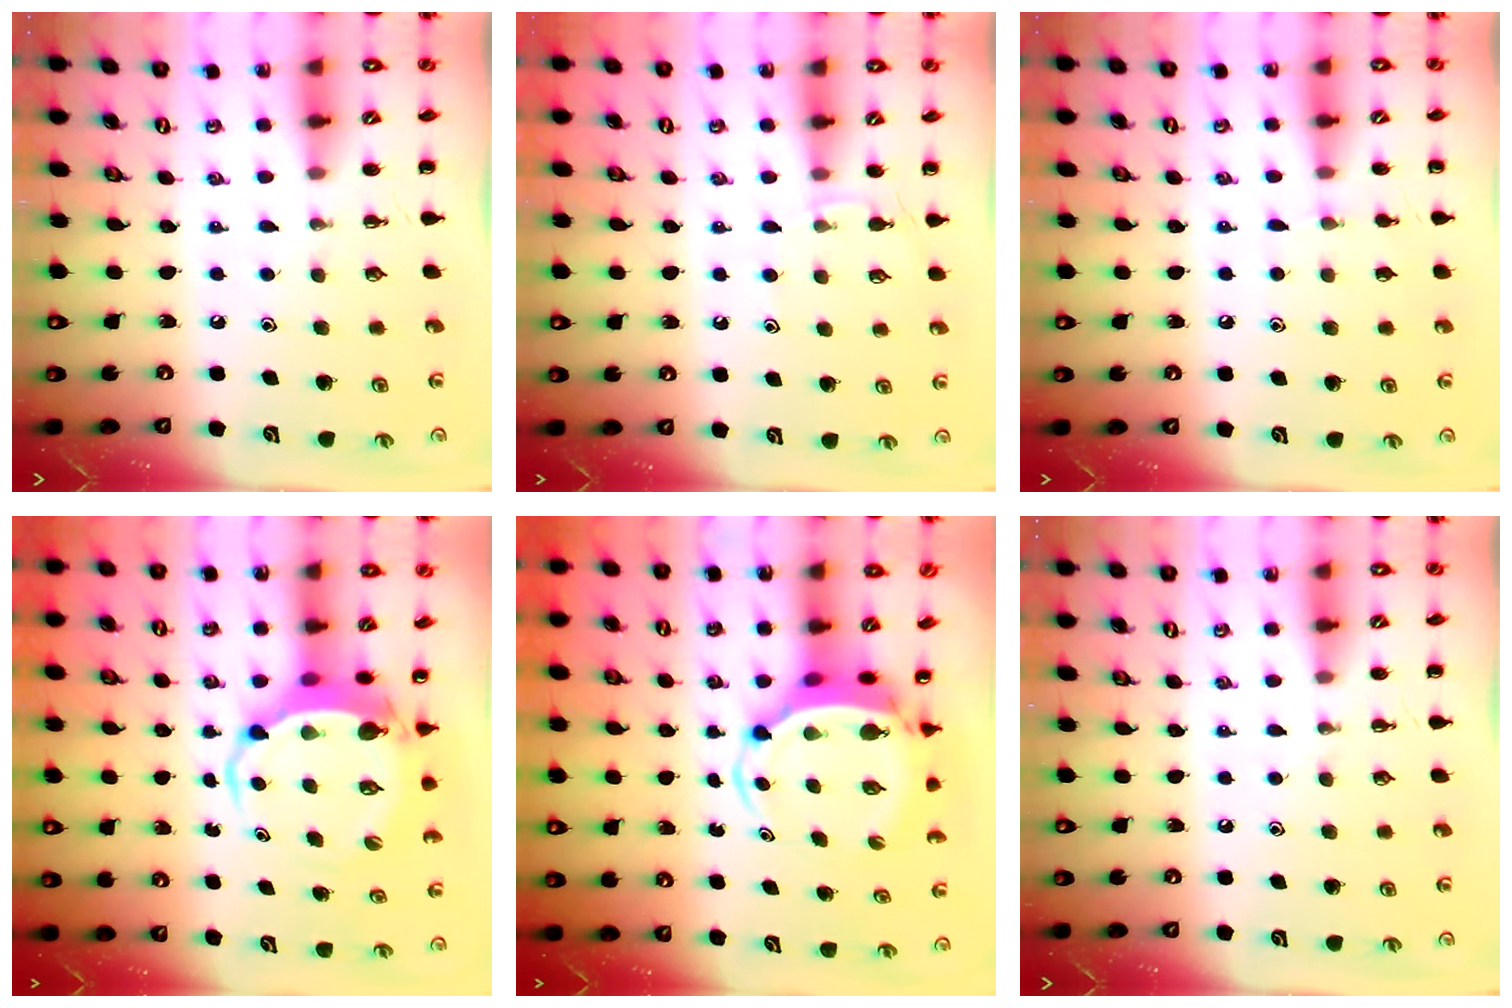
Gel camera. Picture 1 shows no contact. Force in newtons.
{"total": 4.1, "press": 4.0, "slide": 1.2}
{"total": 6.4, "press": 6.1, "slide": 1.9}
{"total": 6.9, "press": 6.7, "slide": 1.8}
{"total": 5.3, "press": 5.0, "slide": 1.5}
{"total": 0.0}